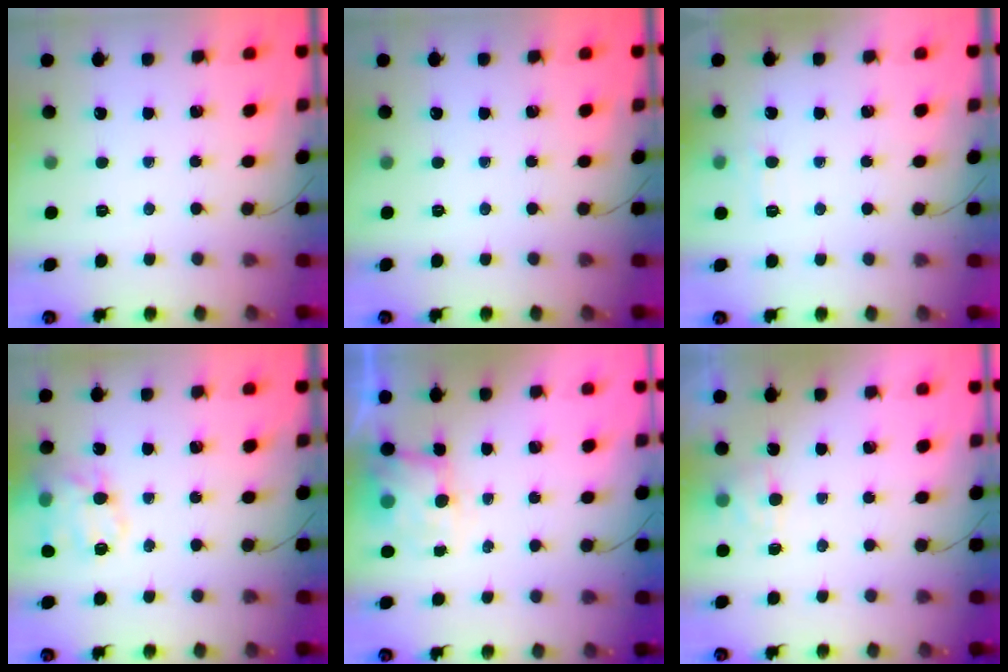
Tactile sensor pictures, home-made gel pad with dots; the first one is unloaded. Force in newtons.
{"total": 0.0}
{"total": 6.4, "press": 6.2, "slide": 1.6}
{"total": 17.5, "press": 17.3, "slide": 2.7}
{"total": 6.5, "press": 6.4, "slide": 1.0}
{"total": 4.7, "press": 4.6, "slide": 1.2}